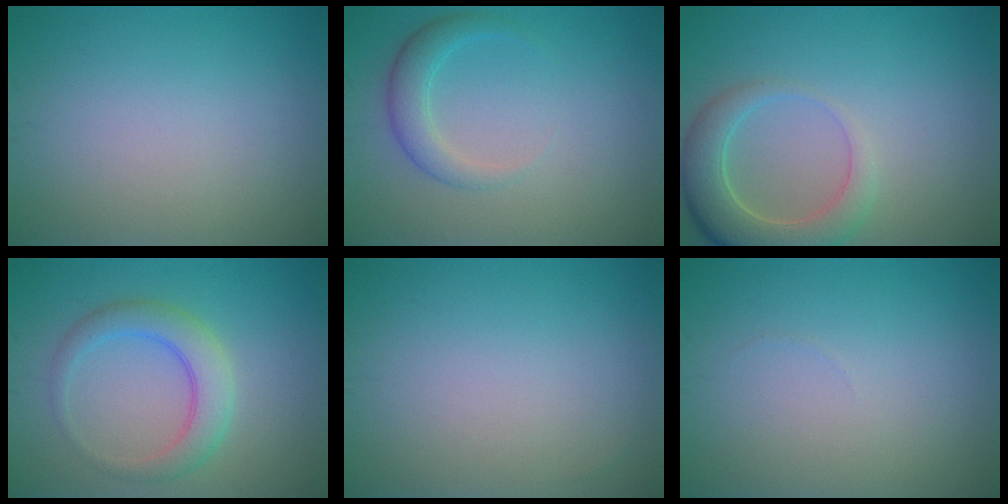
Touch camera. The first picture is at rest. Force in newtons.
{"total": 2.7, "press": 2.6, "slide": 0.4}
{"total": 5.2, "press": 5.1, "slide": 0.7}
{"total": 3.9, "press": 3.9, "slide": 0.0}
{"total": 0.0}
{"total": 0.0}